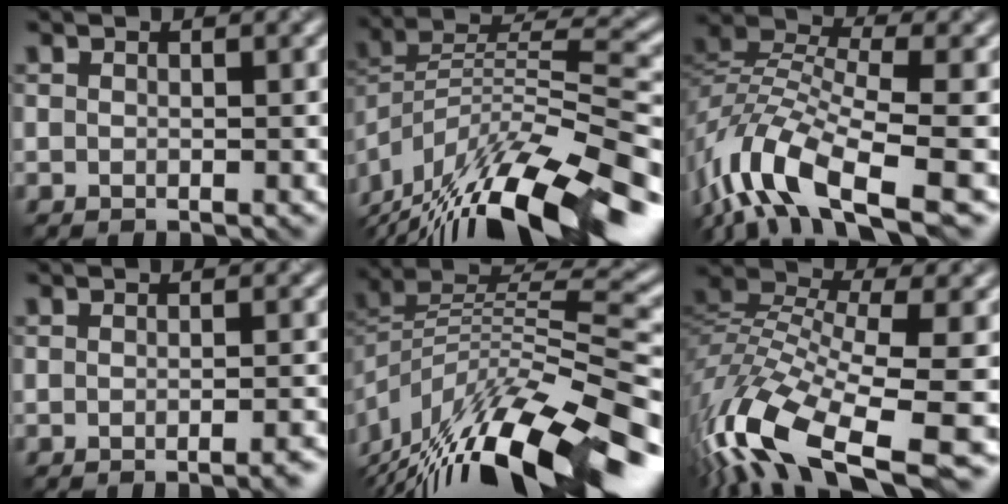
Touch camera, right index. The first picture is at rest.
{"total": 14.5, "force": [-9.5, 4.5, 10.0], "torque": [-0.196, 0.016, -0.159]}
{"total": 9.8, "force": [-5.4, 3.9, 7.2], "torque": [-0.141, 0.006, -0.117]}
{"total": 2.0, "force": [-1.5, 0.5, 1.3], "torque": [-0.007, 0.002, -0.025]}
{"total": 13.3, "force": [-7.6, 5.0, 9.7], "torque": [-0.190, 0.013, -0.130]}
{"total": 12.3, "force": [-5.9, 5.1, 9.5], "torque": [-0.214, 0.002, -0.112]}